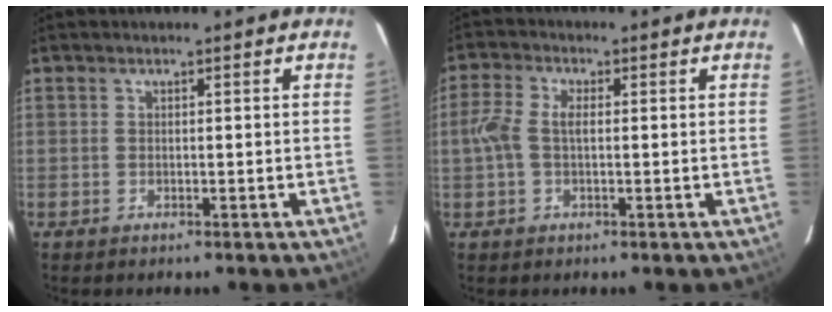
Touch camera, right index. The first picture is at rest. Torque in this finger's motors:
{"motor_torque": [0.14, 0.00, 0.25, 0.07]}